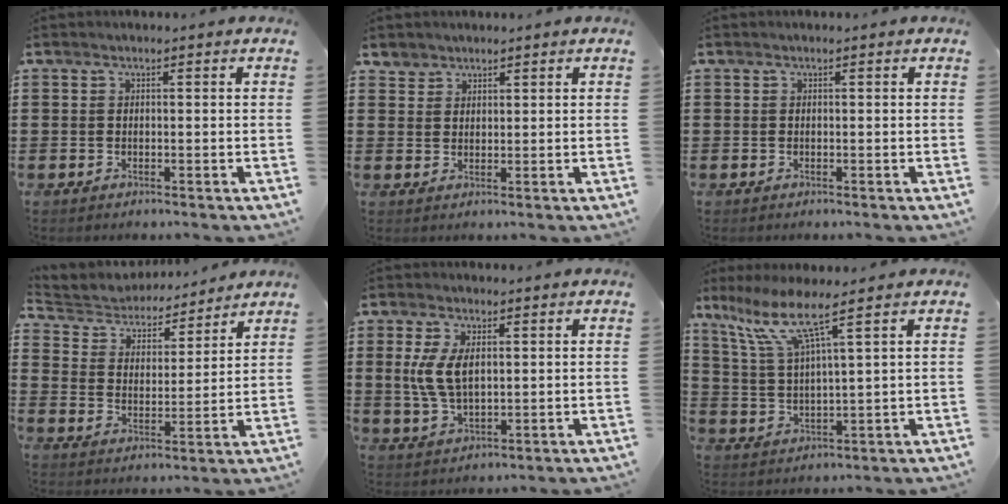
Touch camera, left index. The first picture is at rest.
{"total": 2.2, "force": [1.9, 1.2, -0.1], "torque": [-0.006, 0.006, 0.037]}
{"total": 0.0}
{"total": 4.4, "force": [4.2, 1.1, 0.2], "torque": [-0.032, -0.032, 0.068]}
{"total": 6.5, "force": [1.2, 3.4, 5.4], "torque": [-0.126, 0.004, 0.017]}
{"total": 9.0, "force": [5.8, 0.8, 6.8], "torque": [-0.158, -0.017, 0.098]}